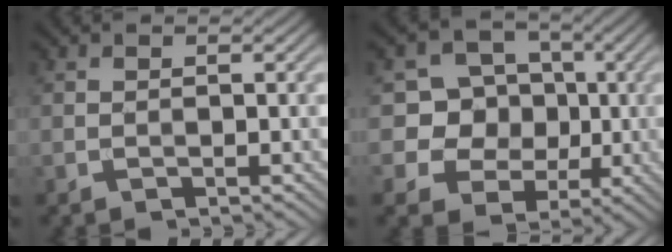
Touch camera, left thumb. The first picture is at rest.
{"total": 8.5, "force": [0.5, 7.9, 3.3], "torque": [-0.075, 0.010, -0.012]}